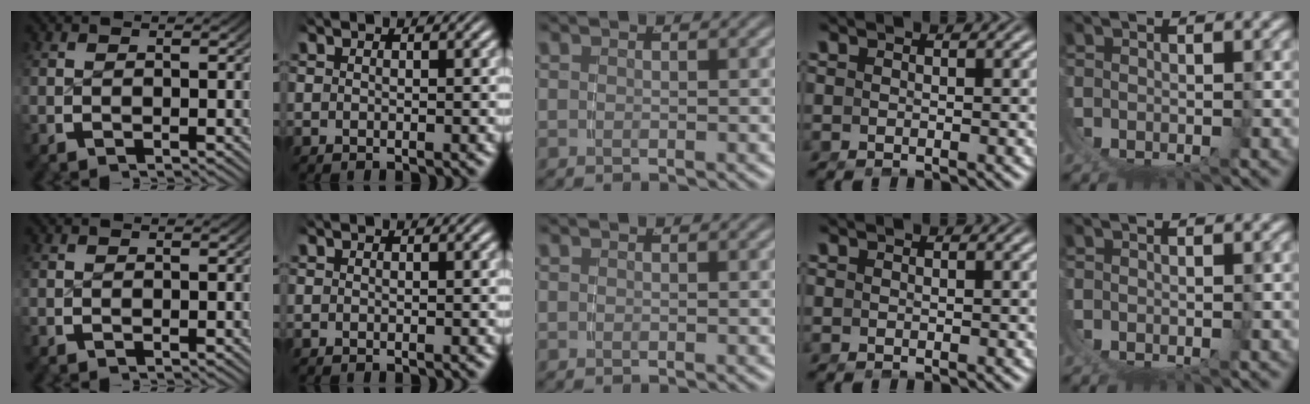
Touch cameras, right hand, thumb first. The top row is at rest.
{}